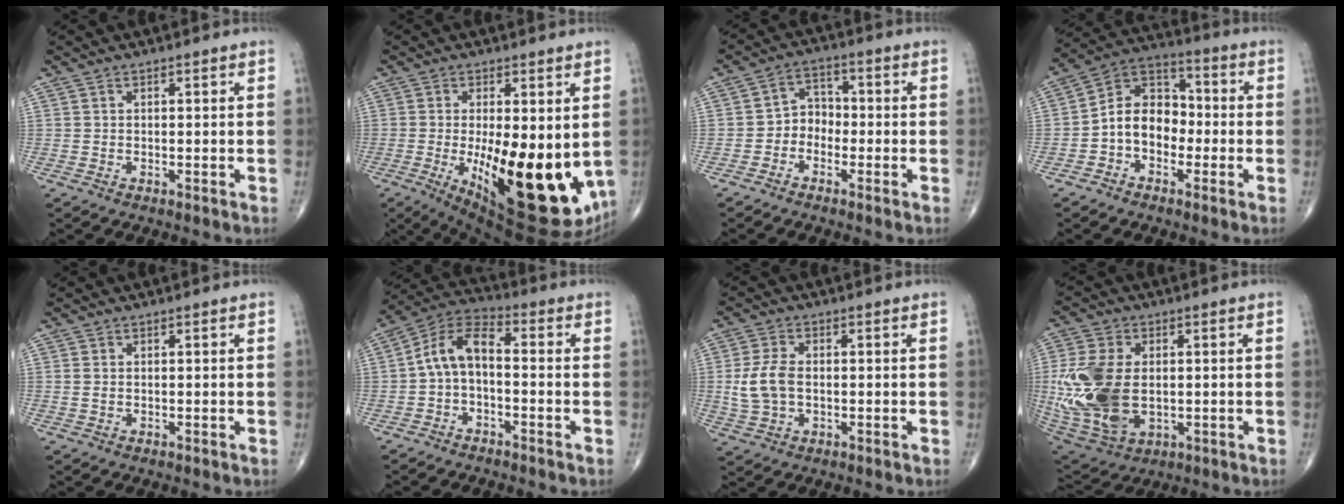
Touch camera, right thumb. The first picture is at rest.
{"total": 22.2, "force": [-3.1, 8.2, 20.4], "torque": [-0.261, -0.039, -0.018]}
{"total": 4.9, "force": [-1.8, 4.0, 2.2], "torque": [-0.007, 0.026, -0.047]}
{"total": 10.8, "force": [-2.3, 8.1, 6.7], "torque": [-0.088, 0.042, -0.058]}
{"total": 1.2, "force": [0.0, 0.8, 0.8], "torque": [-0.021, 0.002, 0.002]}
{"total": 8.5, "force": [-1.1, 4.6, 7.0], "torque": [-0.124, 0.038, -0.037]}
{"total": 7.1, "force": [-0.2, 4.5, 5.5], "torque": [-0.119, 0.006, -0.003]}
{"total": 19.9, "force": [-0.6, 12.6, 15.4], "torque": [-0.346, -0.016, 0.006]}